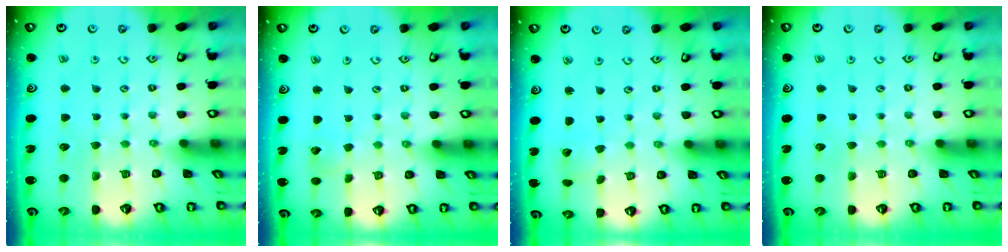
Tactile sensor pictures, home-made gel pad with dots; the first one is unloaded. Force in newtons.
{"total": 2.3, "press": 2.3, "slide": 0.1}
{"total": 2.3, "press": 2.3, "slide": 0.1}
{"total": 0.0}